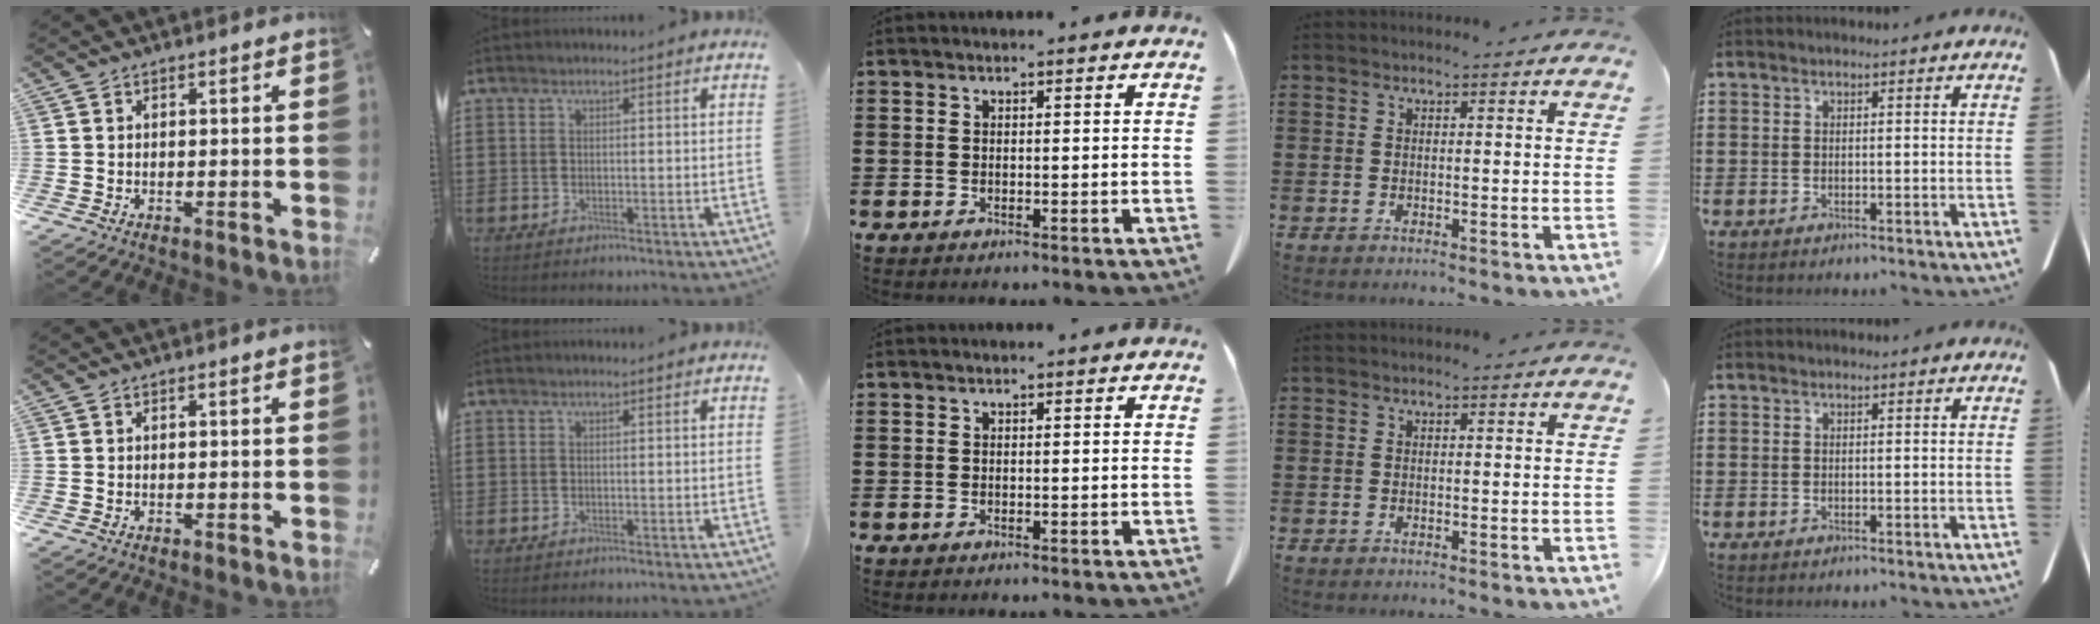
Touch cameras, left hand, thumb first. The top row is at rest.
{}